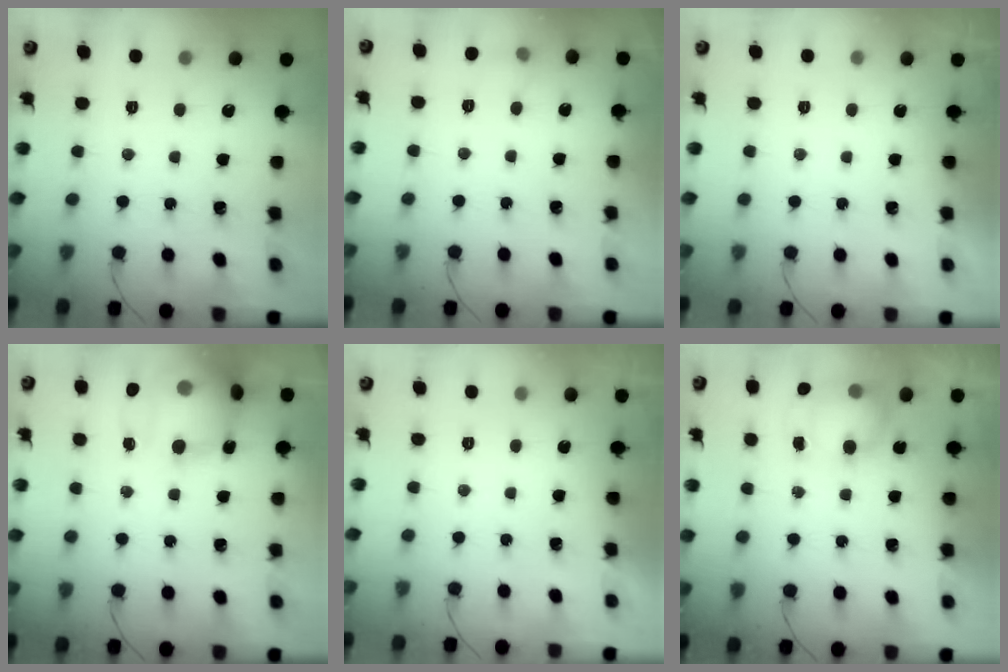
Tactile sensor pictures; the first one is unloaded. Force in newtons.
{"total": 5.6, "press": 5.3, "slide": 1.8}
{"total": 0.0}
{"total": 16.6, "press": 16.3, "slide": 3.3}
{"total": 0.0}
{"total": 11.9, "press": 9.8, "slide": 6.8}